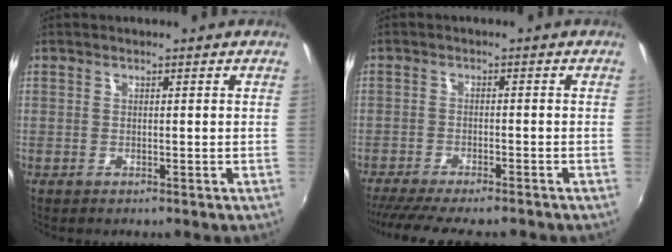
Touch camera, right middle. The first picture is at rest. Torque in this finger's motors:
{"motor_torque": [1.08, -1.06, 0.15, 0.06]}